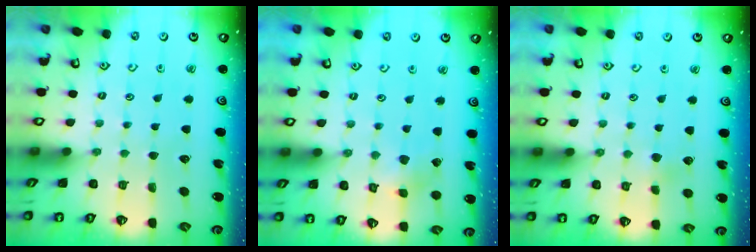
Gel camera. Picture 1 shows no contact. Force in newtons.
{"total": 3.0, "press": 3.0, "slide": 0.3}
{"total": 2.1, "press": 2.0, "slide": 0.6}